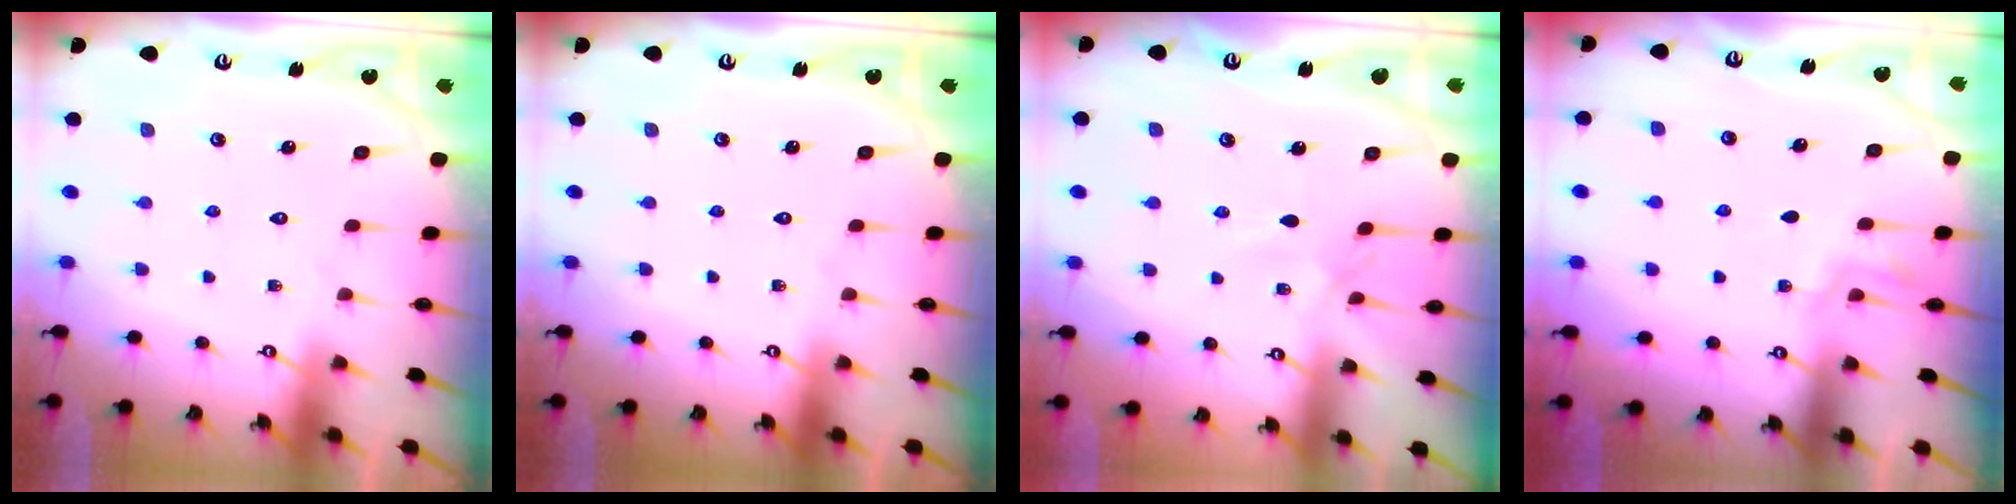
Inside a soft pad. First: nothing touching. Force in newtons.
{"total": 0.0}
{"total": 2.5, "press": 2.5, "slide": 0.6}
{"total": 2.5, "press": 1.7, "slide": 1.7}